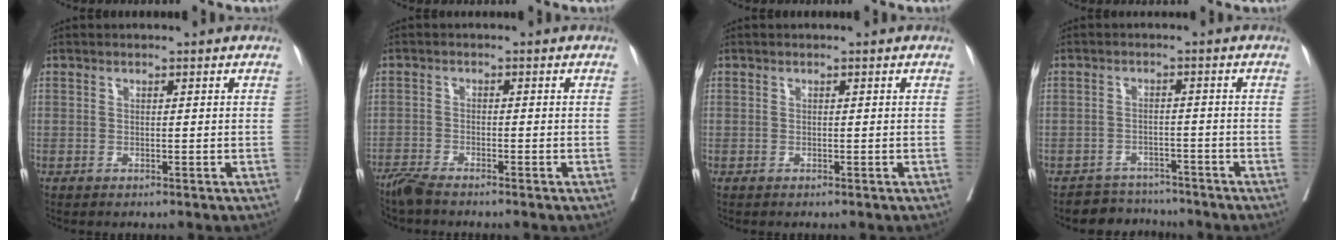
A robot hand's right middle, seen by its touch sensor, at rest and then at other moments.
{"total": 3.0, "force": [-2.7, 0.0, 1.3], "torque": [-0.026, -0.009, -0.055]}
{"total": 0.8, "force": [0.6, -0.5, 0.0], "torque": [-0.002, -0.003, 0.007]}
{"total": 3.9, "force": [-3.6, 1.2, -0.9], "torque": [0.020, 0.010, -0.057]}